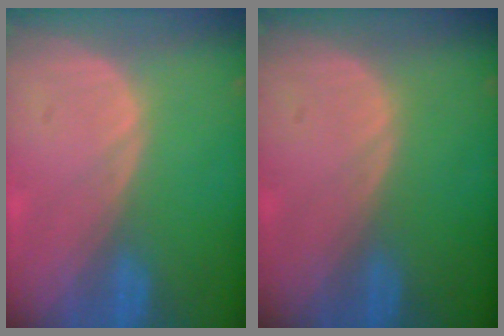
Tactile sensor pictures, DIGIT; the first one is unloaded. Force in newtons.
{"total": 0.0}